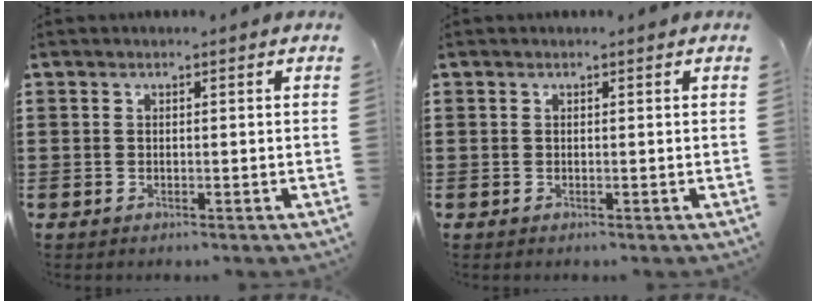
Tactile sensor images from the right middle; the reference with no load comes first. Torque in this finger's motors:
{"motor_torque": [0.00, 0.00, 0.00, 0.00]}